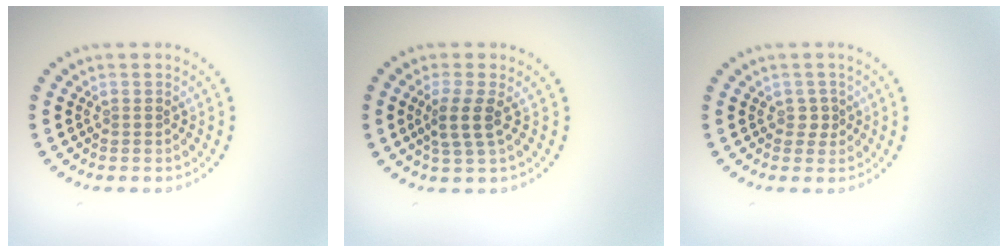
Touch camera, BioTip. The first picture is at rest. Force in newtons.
{"total": 2.5, "press": 1.9, "slide": 1.5}
{"total": 1.0, "press": 0.8, "slide": 0.5}